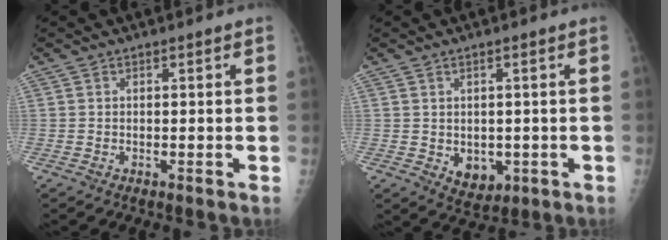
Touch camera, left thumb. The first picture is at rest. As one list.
[{"total": 5.1, "force": [-0.8, 3.7, 3.4], "torque": [-0.027, -0.008, 0.006]}]